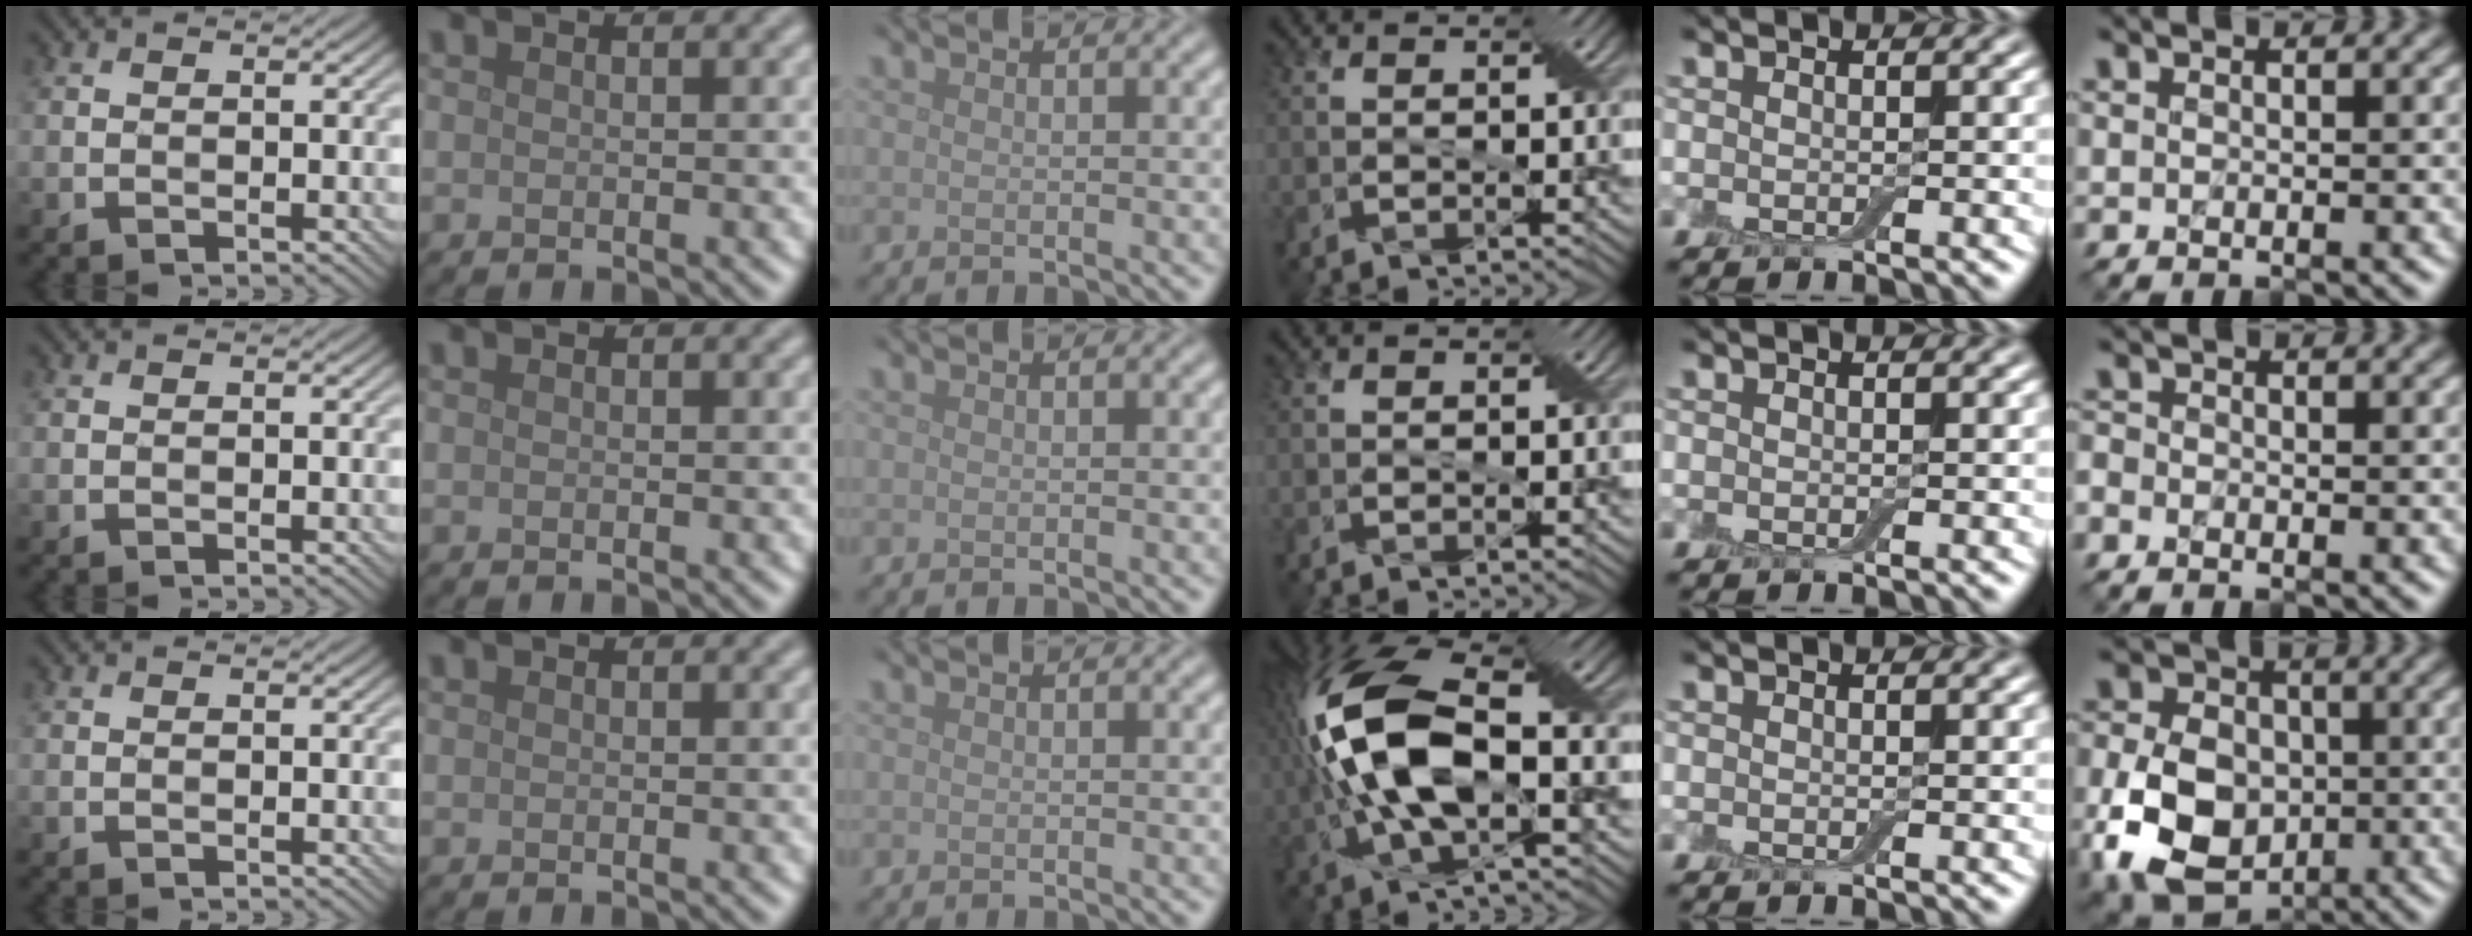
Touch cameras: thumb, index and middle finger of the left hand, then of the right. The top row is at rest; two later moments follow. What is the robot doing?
{"motion": "cut", "object": "aluminum foil"}